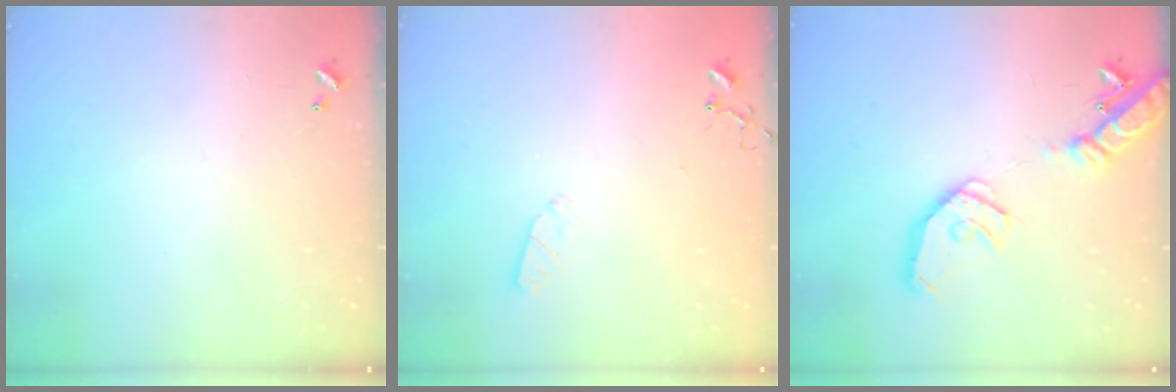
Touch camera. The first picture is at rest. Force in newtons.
{"total": 3.5, "press": 3.4, "slide": 0.5}
{"total": 18.8, "press": 18.6, "slide": 3.0}